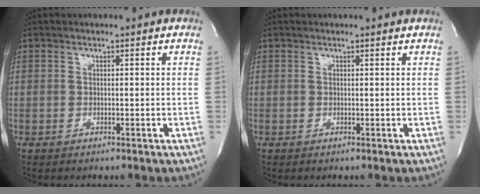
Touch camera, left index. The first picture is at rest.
{"total": 1.2, "force": [1.2, -0.1, 0.2], "torque": [-0.010, 0.002, 0.013]}